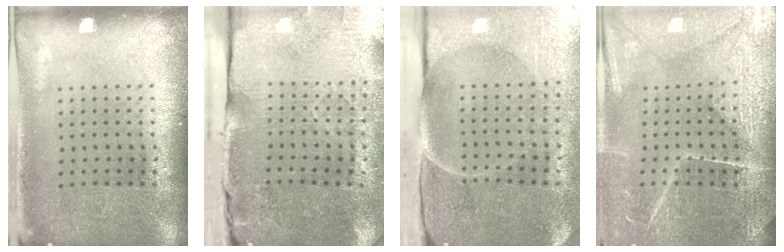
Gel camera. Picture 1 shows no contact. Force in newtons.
{"total": 4.5, "press": 3.7, "slide": 2.5}
{"total": 4.9, "press": 3.9, "slide": 2.9}
{"total": 4.0, "press": 3.8, "slide": 1.3}